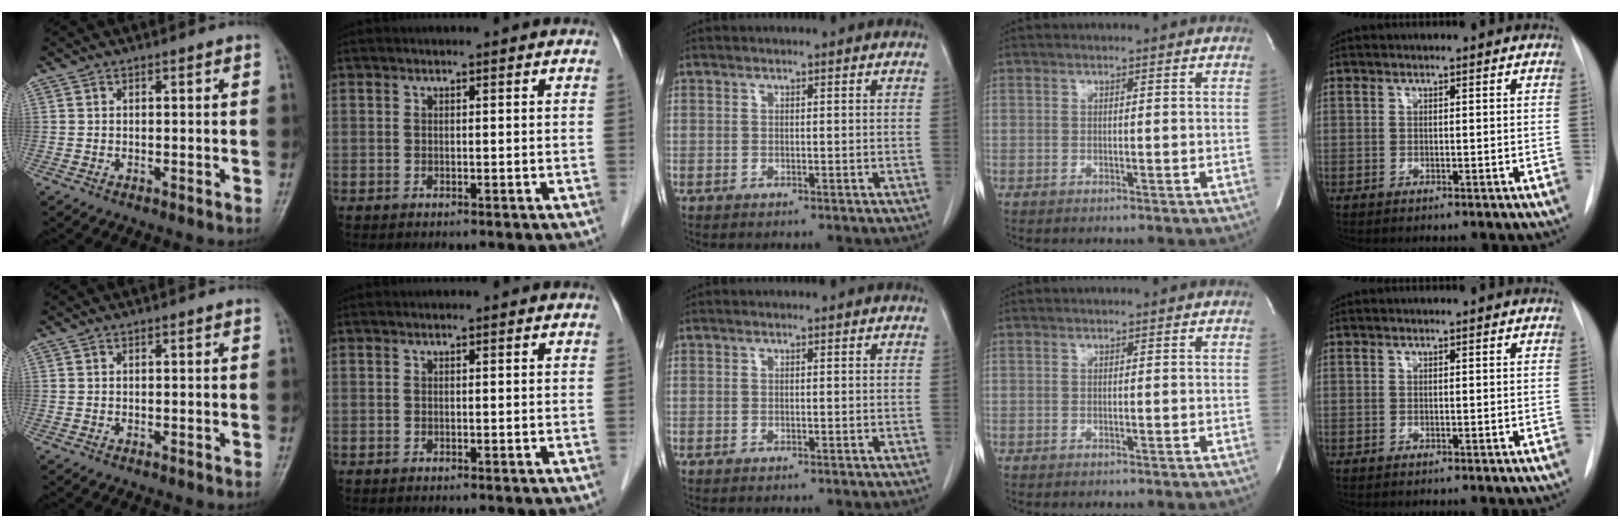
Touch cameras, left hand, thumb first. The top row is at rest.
{}